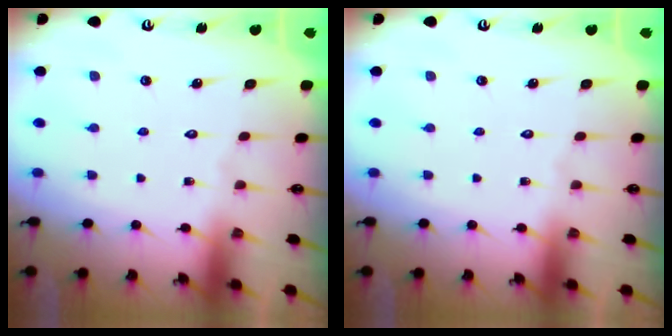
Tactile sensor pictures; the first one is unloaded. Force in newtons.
{"total": 0.0}